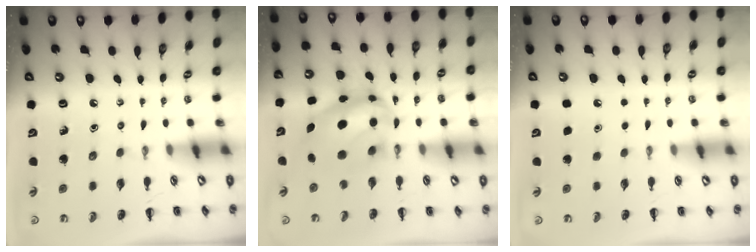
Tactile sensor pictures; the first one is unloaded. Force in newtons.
{"total": 9.1, "press": 8.9, "slide": 2.0}
{"total": 1.6, "press": 1.6, "slide": 0.1}